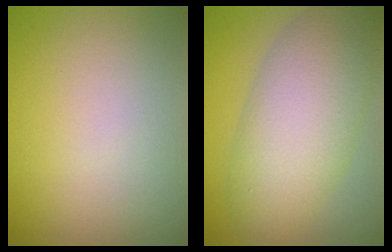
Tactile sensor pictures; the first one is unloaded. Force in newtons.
{"total": 7.8, "press": 7.8, "slide": 0.4}